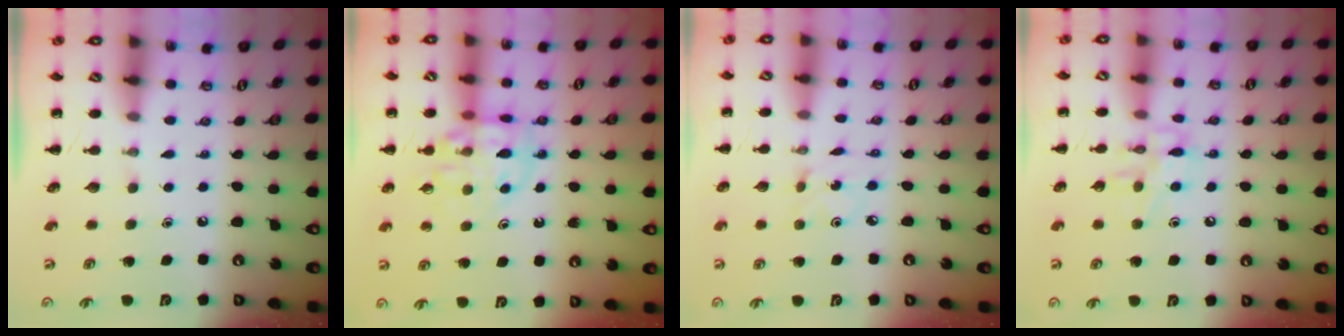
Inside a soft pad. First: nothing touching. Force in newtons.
{"total": 11.8, "press": 11.6, "slide": 2.1}
{"total": 1.0, "press": 1.0, "slide": 0.3}
{"total": 8.7, "press": 8.7, "slide": 0.2}